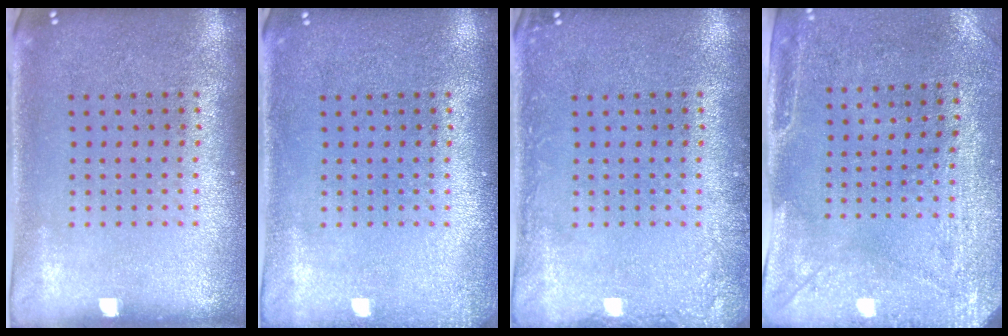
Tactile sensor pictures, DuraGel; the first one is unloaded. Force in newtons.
{"total": 1.0, "press": 1.0, "slide": 0.3}
{"total": 1.4, "press": 1.4, "slide": 0.2}
{"total": 3.0, "press": 2.3, "slide": 1.8}